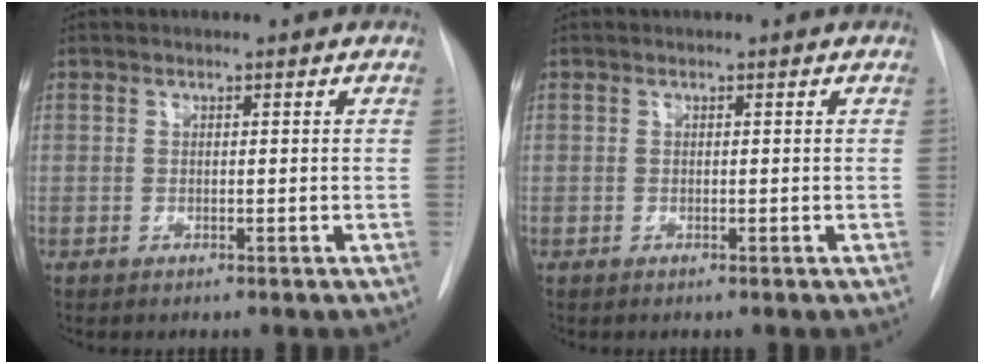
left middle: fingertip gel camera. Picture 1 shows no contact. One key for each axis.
{"total": 0.0}